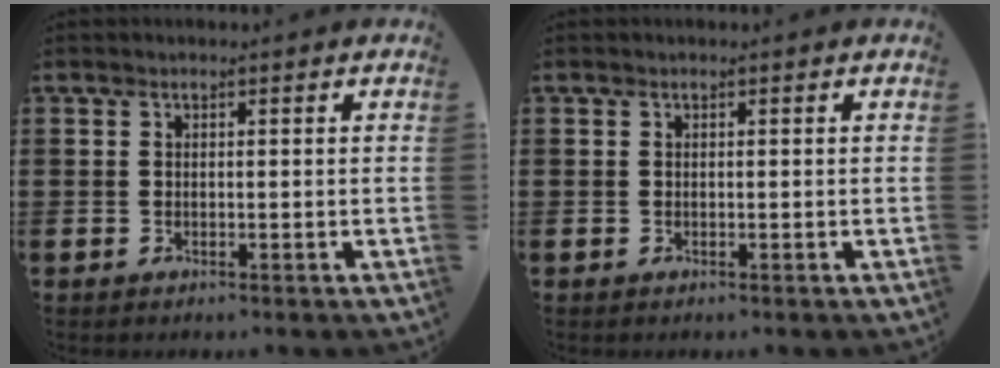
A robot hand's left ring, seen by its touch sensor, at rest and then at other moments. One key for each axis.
{"total": 0.0}